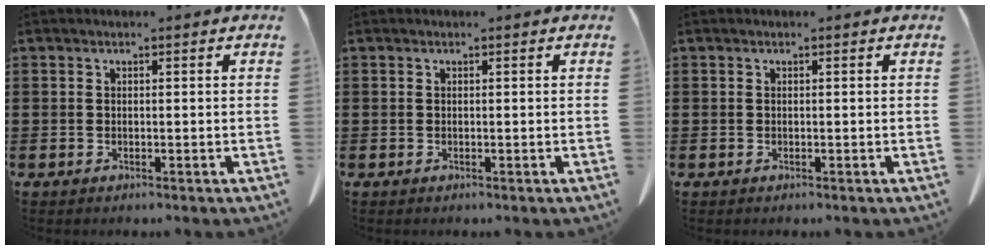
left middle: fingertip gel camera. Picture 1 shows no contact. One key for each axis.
{"total": 0.0}
{"total": 0.0}